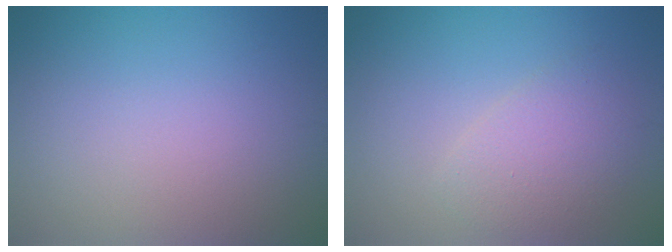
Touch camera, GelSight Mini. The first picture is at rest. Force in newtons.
{"total": 2.6, "press": 2.6, "slide": 0.2}